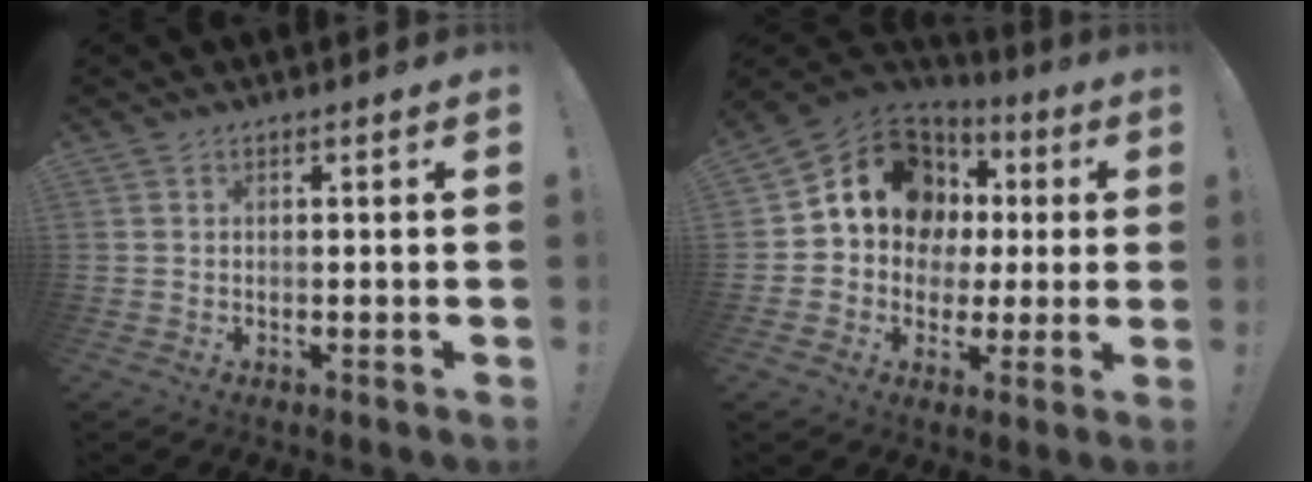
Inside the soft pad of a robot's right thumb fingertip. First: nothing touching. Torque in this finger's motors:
{"motor_torque": [1.96, 2.33, 0.21, -0.13, 0.06]}